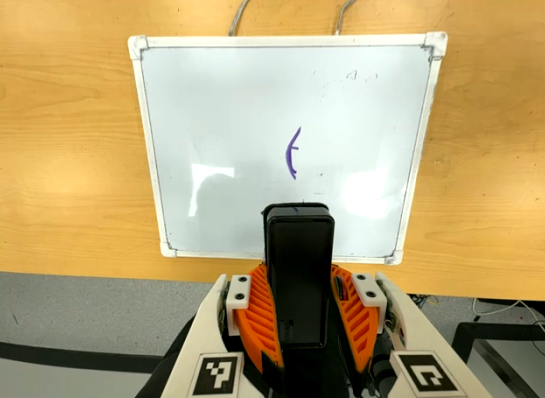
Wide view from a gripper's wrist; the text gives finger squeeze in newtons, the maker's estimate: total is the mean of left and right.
{"total": 9.8, "left": 8.2, "right": 11.4}